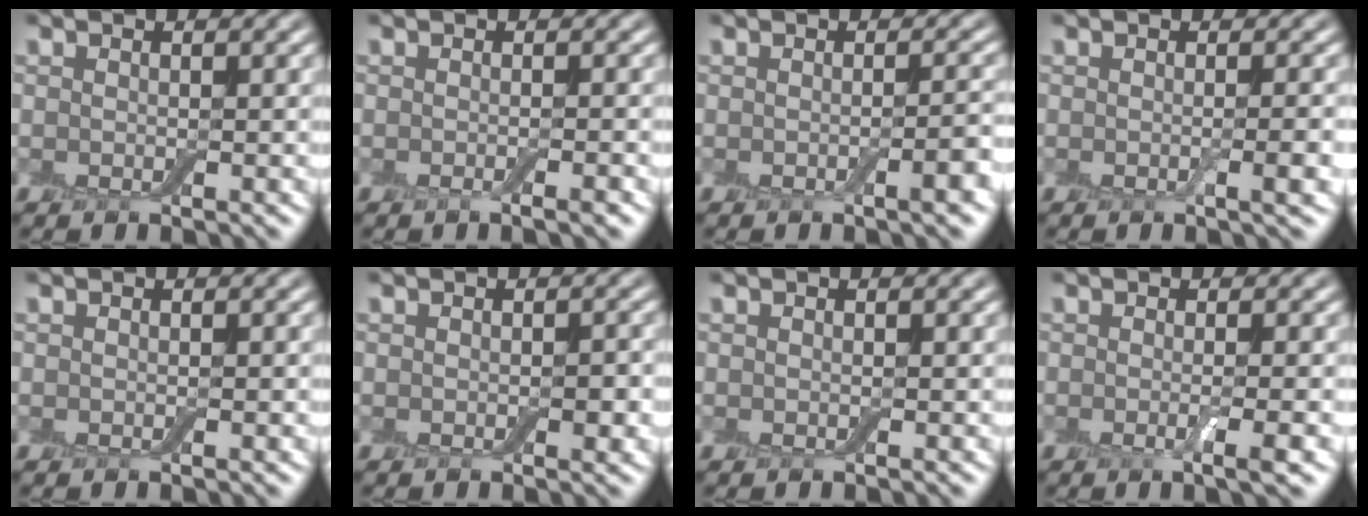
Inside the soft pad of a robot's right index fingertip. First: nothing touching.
{"total": 1.4, "force": [-0.6, 0.3, 1.2], "torque": [-0.012, -0.001, -0.011]}
{"total": 1.9, "force": [-0.6, 0.4, 1.7], "torque": [-0.019, 0.004, -0.010]}
{"total": 2.1, "force": [-0.4, 0.3, 2.0], "torque": [-0.027, -0.001, -0.008]}
{"total": 0.0}
{"total": 1.3, "force": [-0.2, 0.6, 1.2], "torque": [-0.016, -0.001, -0.001]}
{"total": 0.0}
{"total": 2.4, "force": [-0.5, 0.5, 2.3], "torque": [-0.030, -0.004, -0.010]}